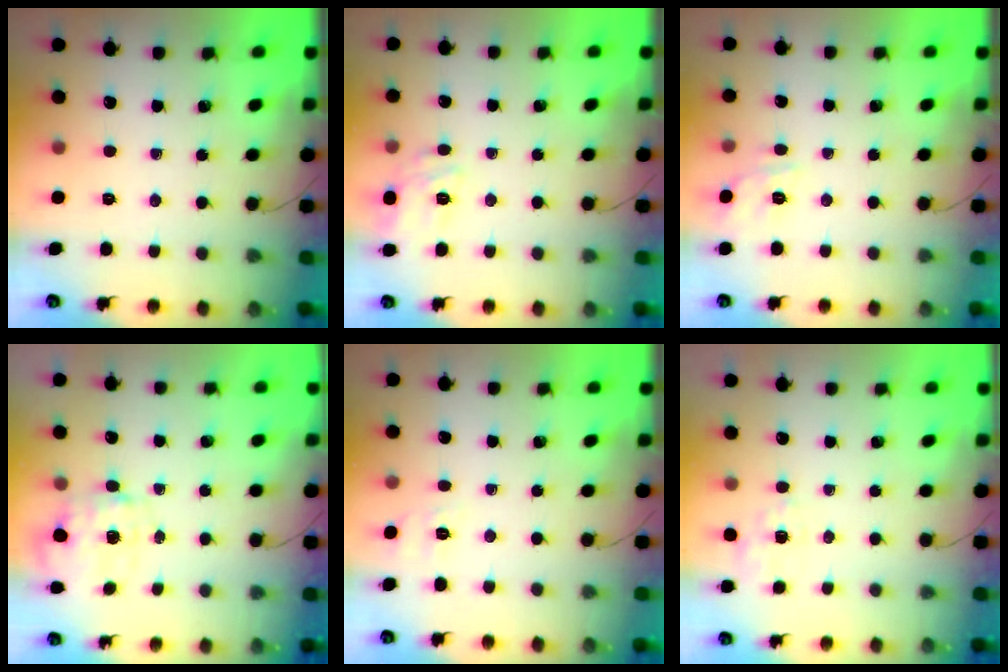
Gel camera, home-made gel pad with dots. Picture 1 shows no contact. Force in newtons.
{"total": 7.6, "press": 7.6, "slide": 0.8}
{"total": 10.1, "press": 10.0, "slide": 1.4}
{"total": 4.0, "press": 3.9, "slide": 0.9}
{"total": 1.9, "press": 0.4, "slide": 1.9}
{"total": 2.5, "press": 1.8, "slide": 1.7}